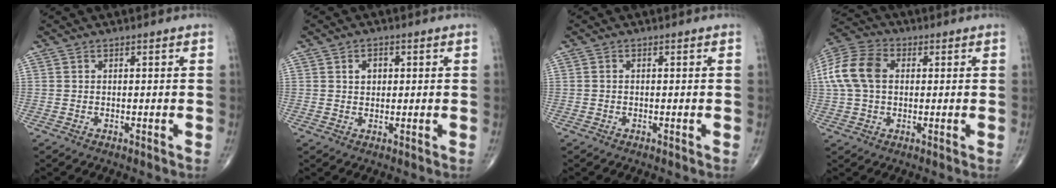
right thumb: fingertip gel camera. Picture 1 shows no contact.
{"total": 2.9, "force": [0.8, 2.1, 1.8], "torque": [-0.017, 0.001, 0.012]}
{"total": 0.0}
{"total": 11.8, "force": [1.6, 8.1, 8.4], "torque": [-0.175, 0.025, 0.025]}